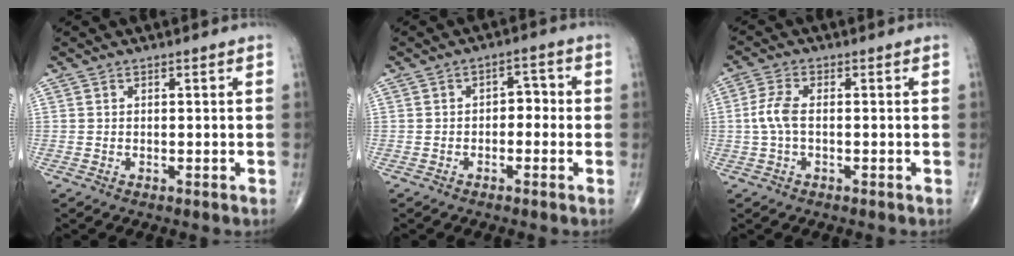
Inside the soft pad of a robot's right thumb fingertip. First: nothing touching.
{"total": 3.5, "force": [-0.6, 2.3, 2.6], "torque": [-0.014, 0.018, -0.019]}
{"total": 4.3, "force": [-0.3, 1.9, 3.8], "torque": [-0.099, 0.007, -0.009]}